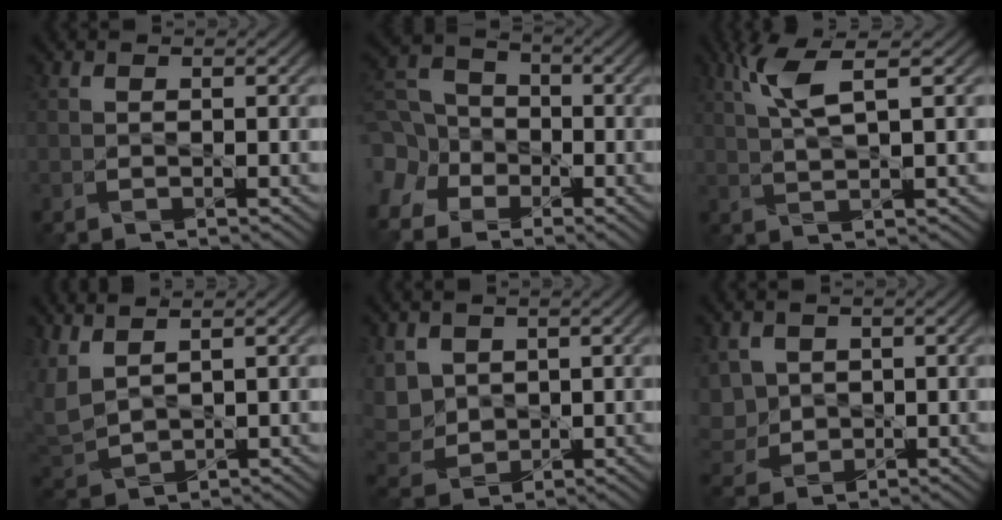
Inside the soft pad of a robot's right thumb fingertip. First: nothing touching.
{"total": 10.6, "force": [-4.6, 8.1, 5.0], "torque": [-0.155, -0.035, -0.101]}
{"total": 4.8, "force": [2.2, 0.0, 4.2], "torque": [-0.111, 0.010, 0.050]}
{"total": 5.2, "force": [2.9, 2.0, 3.8], "torque": [-0.125, 0.006, 0.063]}
{"total": 5.6, "force": [1.8, 4.4, 3.1], "torque": [-0.130, 0.003, 0.039]}
{"total": 4.5, "force": [0.8, 3.7, 2.4], "torque": [-0.101, -0.001, 0.014]}